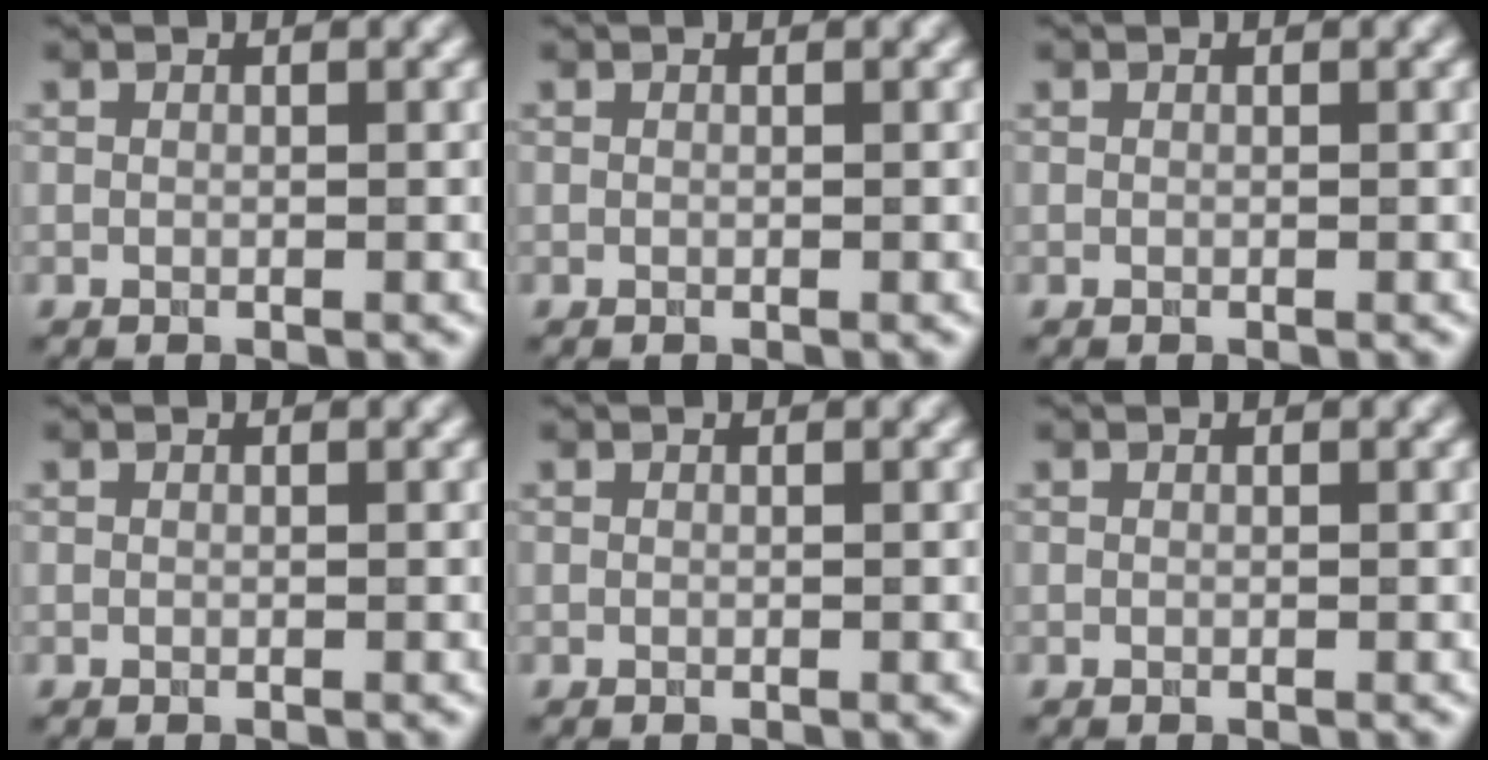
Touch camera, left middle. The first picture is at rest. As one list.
[{"total": 0.0}, {"total": 0.0}, {"total": 0.0}, {"total": 0.0}, {"total": 0.0}]